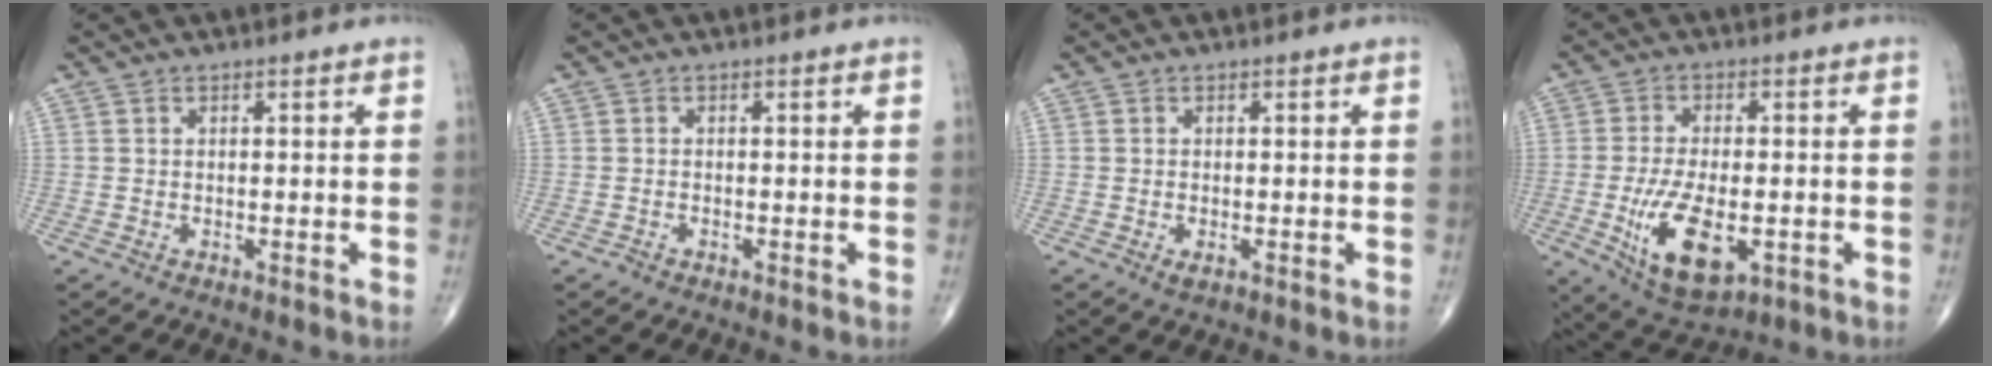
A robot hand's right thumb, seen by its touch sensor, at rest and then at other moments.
{"total": 0.5, "force": [-0.4, 0.3, 0.2], "torque": [-0.005, -0.001, -0.011]}
{"total": 1.2, "force": [-0.4, 0.6, 1.0], "torque": [-0.016, -0.003, -0.006]}
{"total": 12.7, "force": [-3.3, 6.1, 10.6], "torque": [-0.190, -0.009, -0.043]}